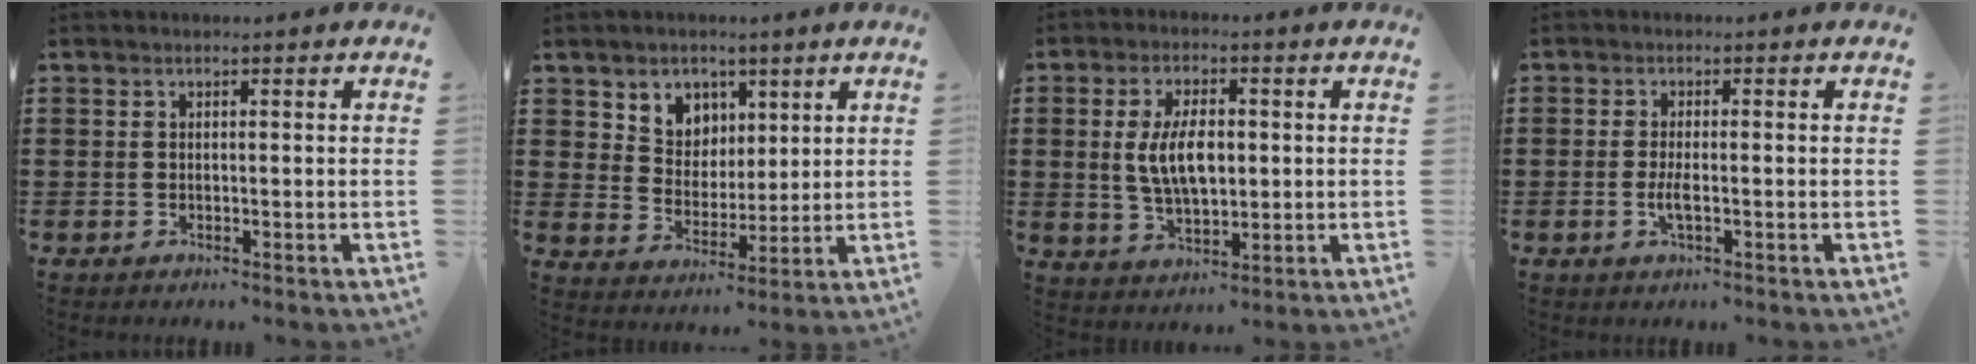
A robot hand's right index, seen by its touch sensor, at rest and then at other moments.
{"total": 5.5, "force": [3.3, 4.4, 0.0], "torque": [-0.031, -0.001, 0.060]}
{"total": 7.6, "force": [0.5, 3.7, 6.6], "torque": [-0.126, 0.000, 0.002]}
{"total": 2.5, "force": [-0.7, 0.5, 2.3], "torque": [-0.056, -0.008, -0.017]}